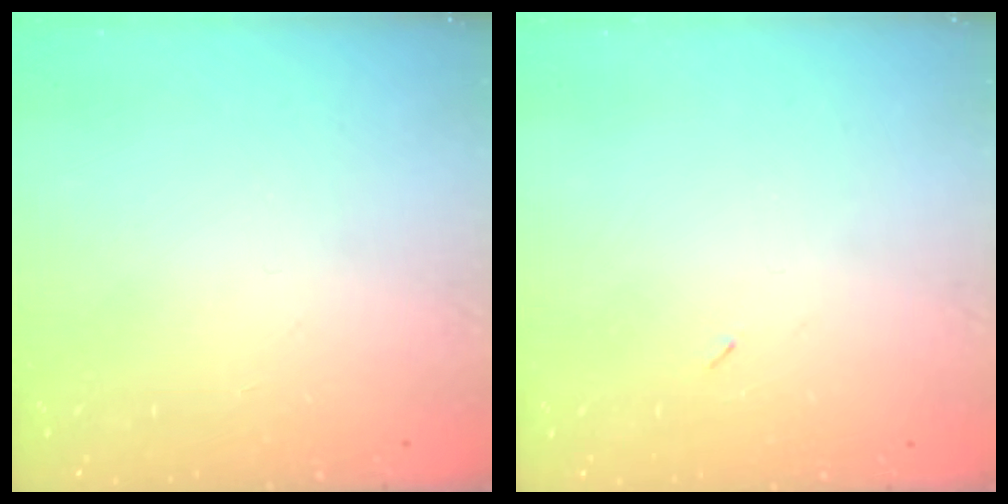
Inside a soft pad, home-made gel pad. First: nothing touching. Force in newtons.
{"total": 2.2, "press": 2.1, "slide": 0.9}